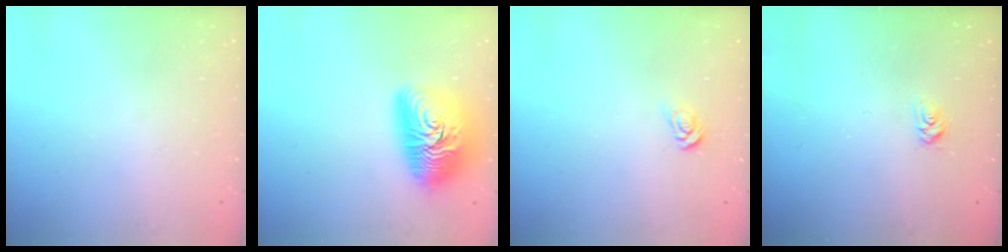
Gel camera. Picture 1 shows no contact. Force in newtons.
{"total": 17.1, "press": 17.1, "slide": 1.1}
{"total": 4.3, "press": 4.2, "slide": 0.4}
{"total": 4.3, "press": 4.2, "slide": 0.5}